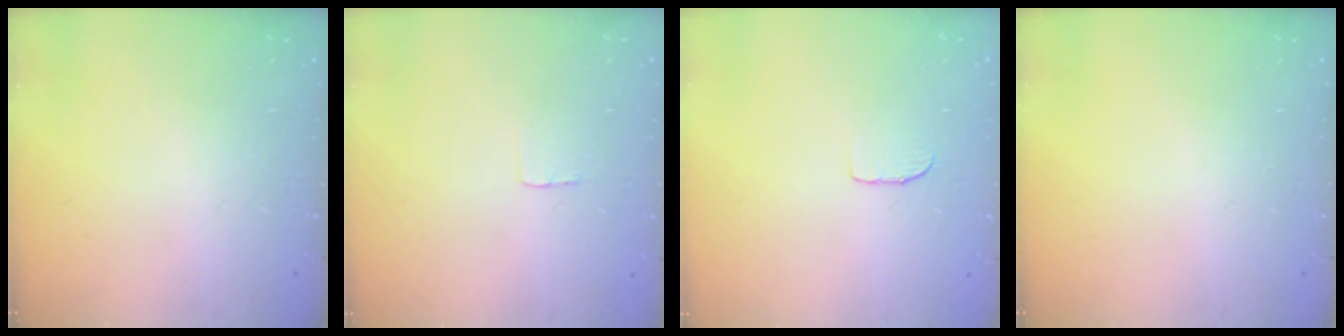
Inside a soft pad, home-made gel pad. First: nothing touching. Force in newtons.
{"total": 2.3, "press": 2.3, "slide": 0.1}
{"total": 4.3, "press": 4.3, "slide": 0.3}
{"total": 0.0}